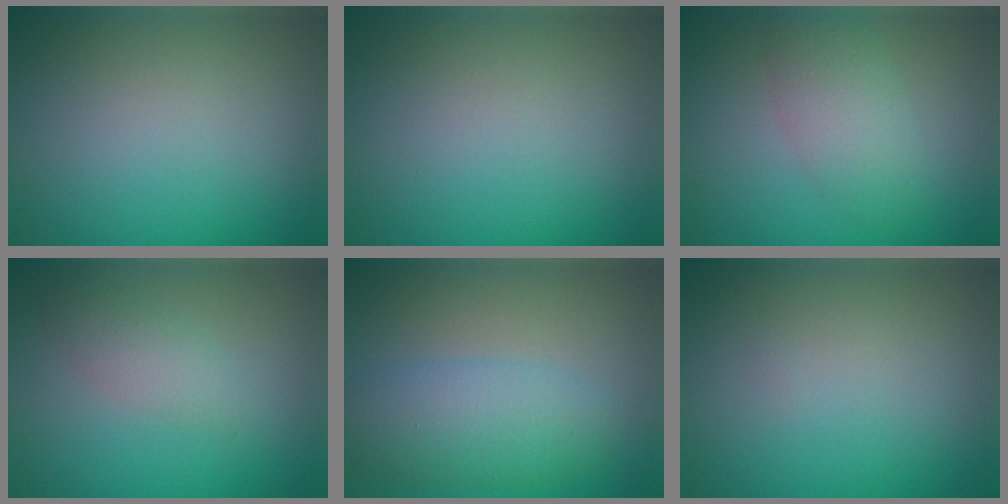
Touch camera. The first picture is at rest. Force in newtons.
{"total": 0.0}
{"total": 2.9, "press": 2.9, "slide": 0.1}
{"total": 3.0, "press": 3.0, "slide": 0.2}
{"total": 4.3, "press": 4.3, "slide": 0.1}
{"total": 0.0}